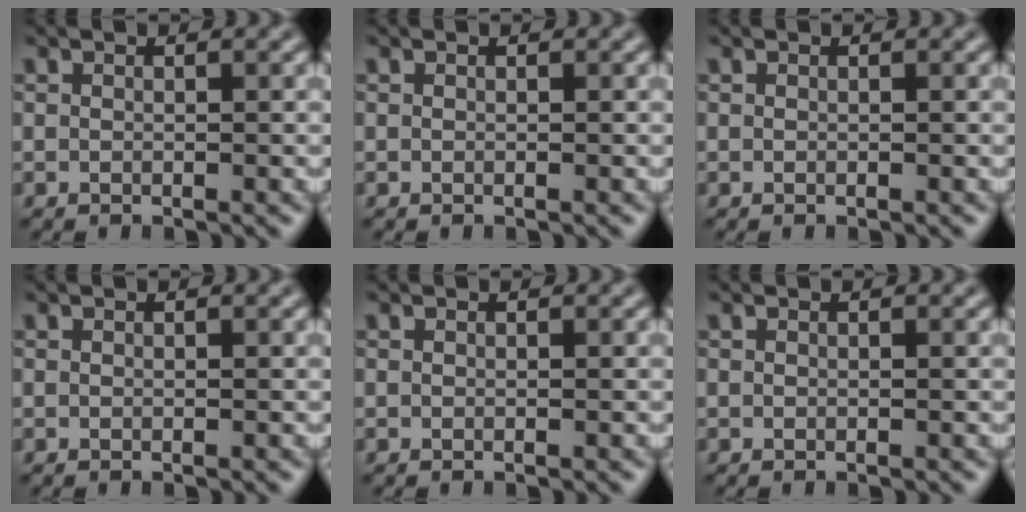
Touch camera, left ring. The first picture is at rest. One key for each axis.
{"total": 0.0}
{"total": 0.0}
{"total": 0.0}
{"total": 0.0}
{"total": 0.0}